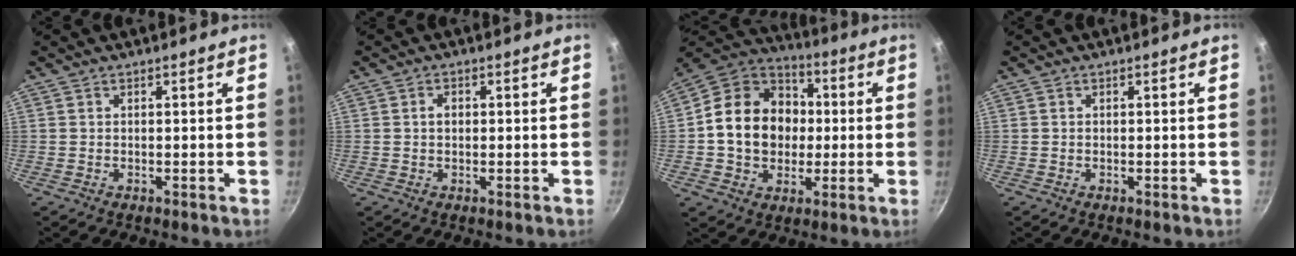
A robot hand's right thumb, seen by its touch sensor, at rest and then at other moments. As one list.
[{"total": 1.8, "force": [0.1, 1.3, 1.2], "torque": [-0.014, 0.006, 0.001]}, {"total": 18.4, "force": [0.3, 15.1, 10.5], "torque": [-0.148, 0.030, -0.003]}, {"total": 0.0}]